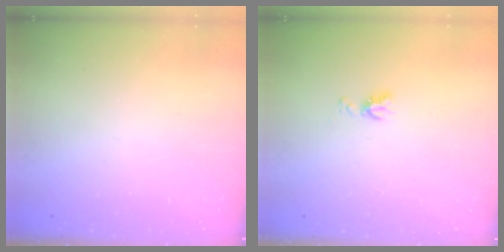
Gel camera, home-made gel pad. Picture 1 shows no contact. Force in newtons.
{"total": 5.1, "press": 5.1, "slide": 0.5}